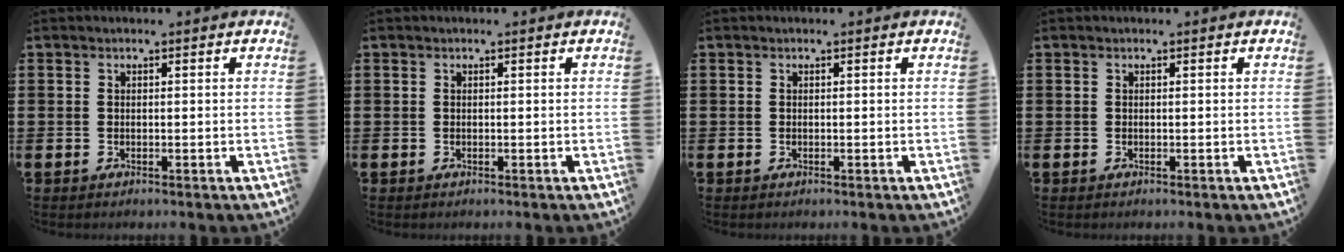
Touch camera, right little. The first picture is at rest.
{"total": 0.0}
{"total": 0.0}
{"total": 0.0}